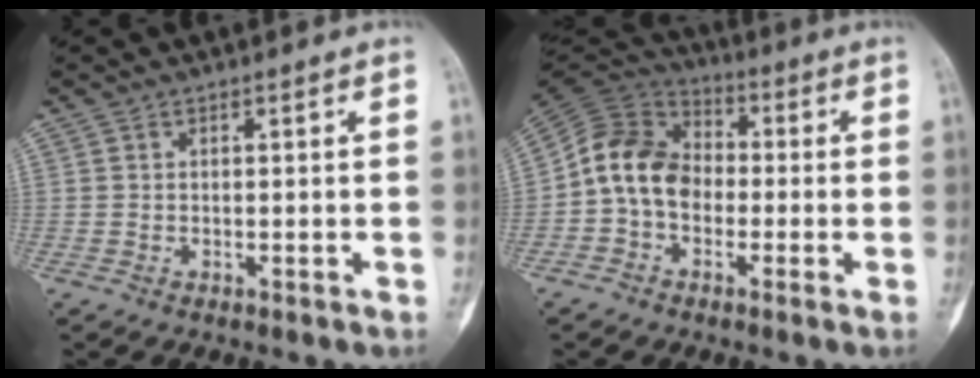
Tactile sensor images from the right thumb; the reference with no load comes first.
{"total": 11.4, "force": [-1.6, 8.8, 7.2], "torque": [-0.119, 0.031, -0.047]}